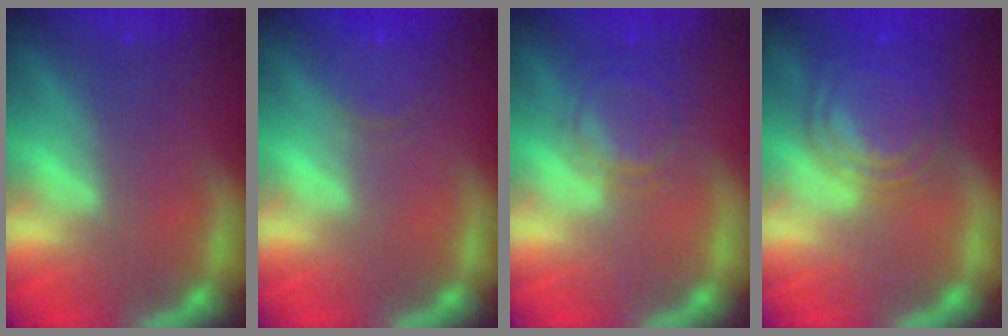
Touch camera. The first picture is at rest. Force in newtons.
{"total": 3.0}
{"total": 4.5}
{"total": 8.5}